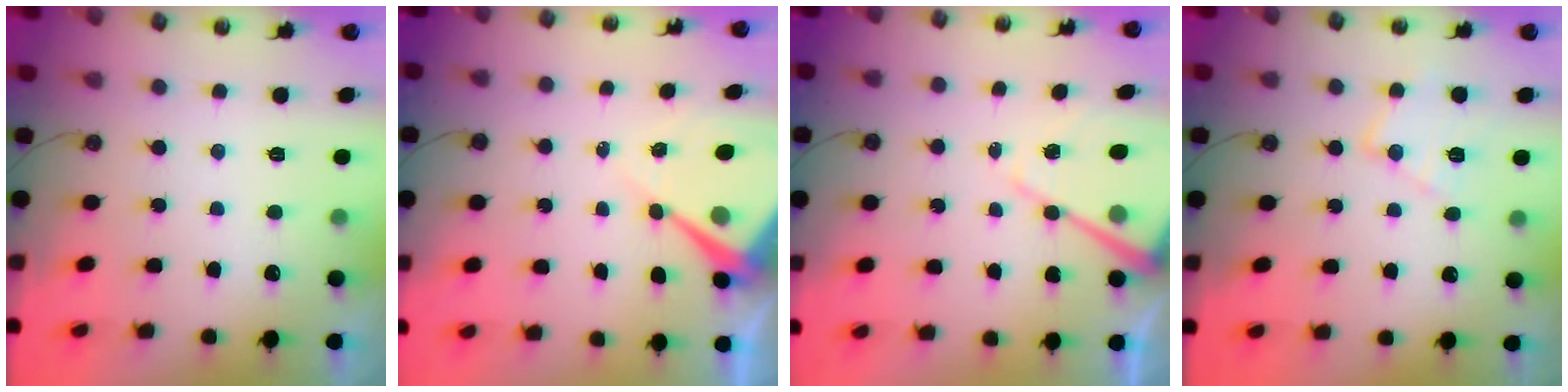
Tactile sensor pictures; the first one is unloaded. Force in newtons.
{"total": 8.3, "press": 8.2, "slide": 0.6}
{"total": 11.7, "press": 11.6, "slide": 1.2}
{"total": 11.4, "press": 11.4, "slide": 0.6}